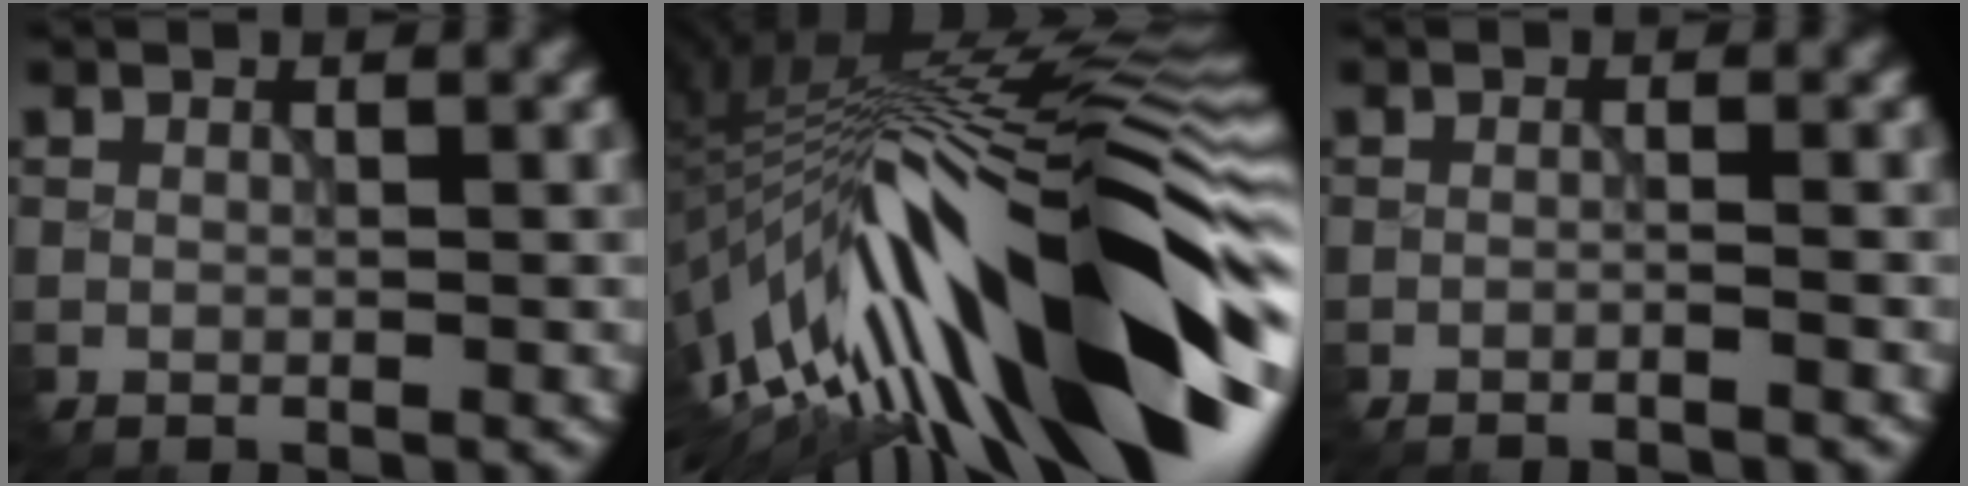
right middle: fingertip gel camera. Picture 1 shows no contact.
{"total": 19.3, "force": [-5.2, 6.2, 17.5], "torque": [-0.282, 0.011, -0.109]}
{"total": 1.2, "force": [-1.0, 0.2, 0.7], "torque": [0.001, 0.003, -0.028]}